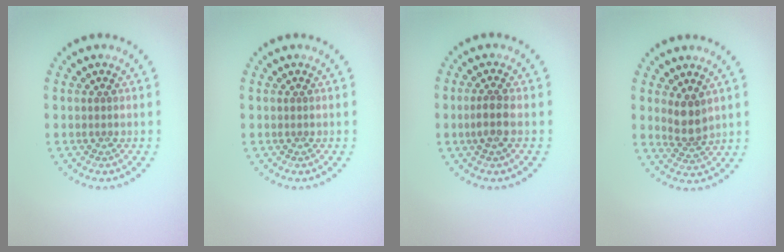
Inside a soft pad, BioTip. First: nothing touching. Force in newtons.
{"total": 0.0}
{"total": 2.0, "press": 1.8, "slide": 0.8}
{"total": 2.6, "press": 2.1, "slide": 1.5}